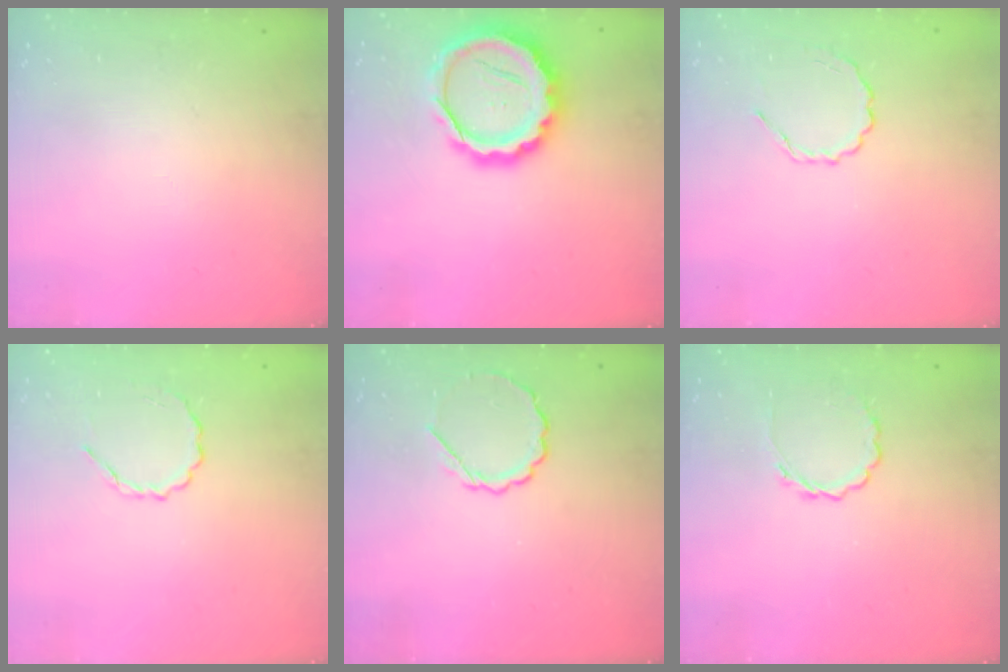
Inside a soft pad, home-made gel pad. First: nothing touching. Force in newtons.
{"total": 16.2, "press": 15.8, "slide": 3.6}
{"total": 2.5, "press": 2.3, "slide": 0.9}
{"total": 3.0, "press": 2.8, "slide": 1.0}
{"total": 5.9, "press": 5.7, "slide": 1.4}
{"total": 2.5, "press": 2.2, "slide": 1.1}